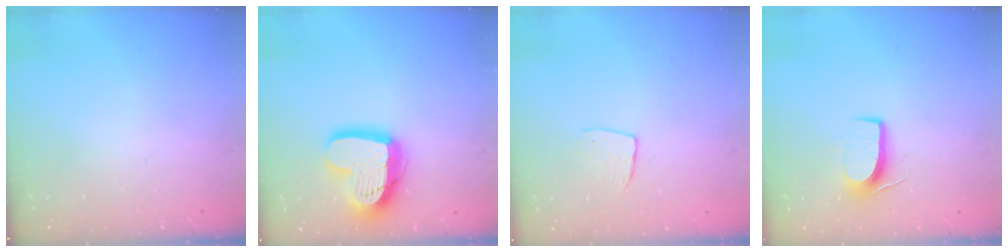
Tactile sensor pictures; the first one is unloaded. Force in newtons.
{"total": 17.7, "press": 17.6, "slide": 1.6}
{"total": 7.0, "press": 6.9, "slide": 0.5}
{"total": 7.6, "press": 7.6, "slide": 0.5}